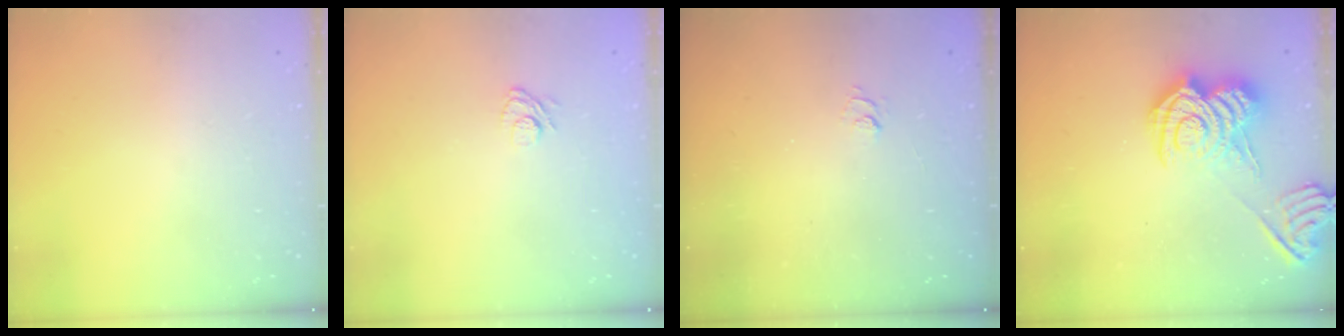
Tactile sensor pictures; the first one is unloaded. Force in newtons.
{"total": 6.1, "press": 5.9, "slide": 1.3}
{"total": 1.9, "press": 1.5, "slide": 1.3}
{"total": 12.7, "press": 12.6, "slide": 0.7}